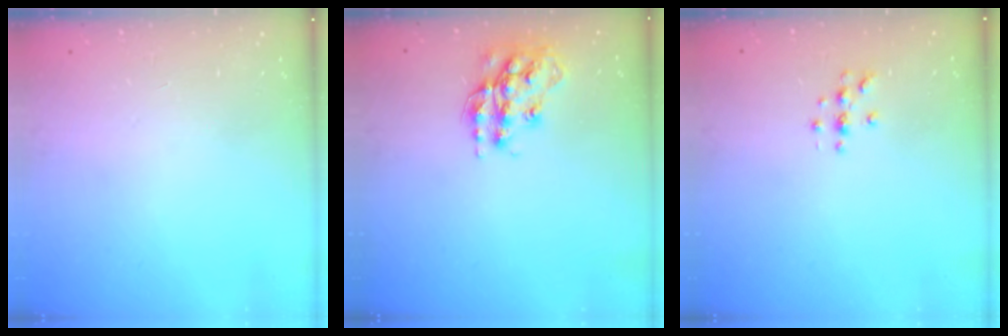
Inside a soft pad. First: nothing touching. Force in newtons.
{"total": 14.6, "press": 14.5, "slide": 0.7}
{"total": 3.4, "press": 3.4, "slide": 0.4}